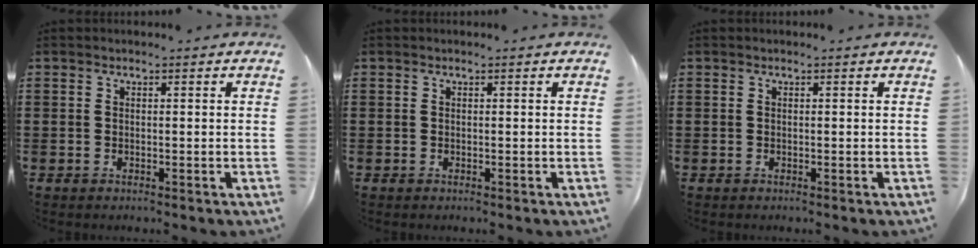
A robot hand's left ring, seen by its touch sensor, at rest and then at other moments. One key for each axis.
{"total": 0.0}
{"total": 0.0}